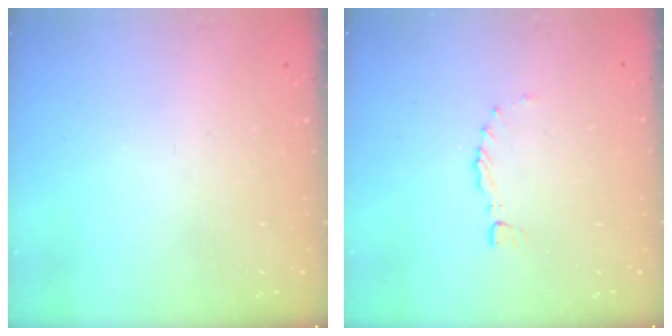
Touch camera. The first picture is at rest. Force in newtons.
{"total": 0.0}